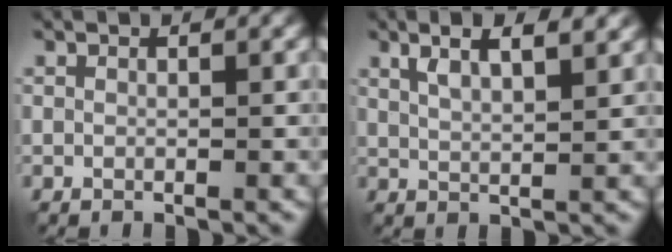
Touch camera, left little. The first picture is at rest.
{"total": 4.9, "force": [2.8, 1.5, 3.7], "torque": [-0.059, 0.013, 0.036]}